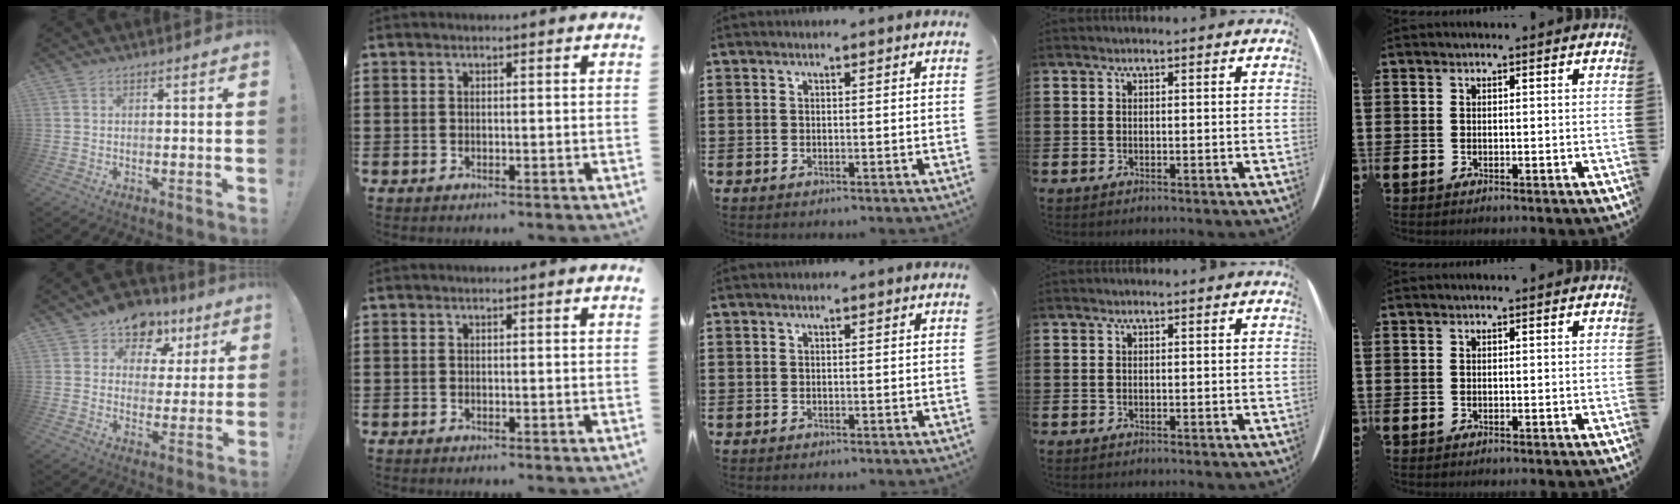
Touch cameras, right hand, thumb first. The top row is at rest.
{"thumb": {"total": 10.4, "force": [6.6, 7.2, 3.4], "torque": [-0.045, -0.043, 0.122]}}